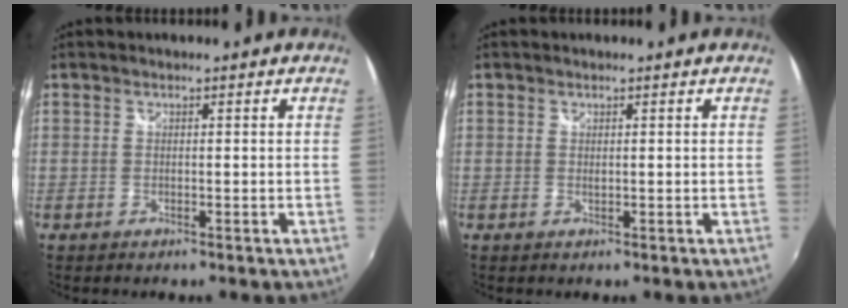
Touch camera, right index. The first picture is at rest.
{"total": 0.0}